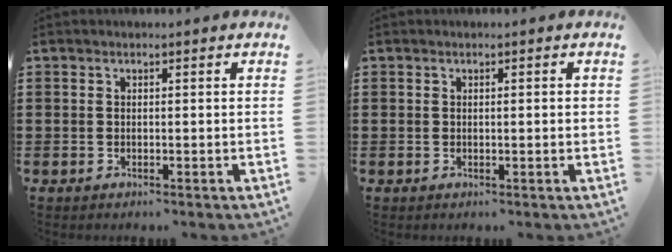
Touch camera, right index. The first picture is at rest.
{"total": 0.6, "force": [-0.1, 0.0, 0.6], "torque": [-0.011, -0.003, -0.001]}